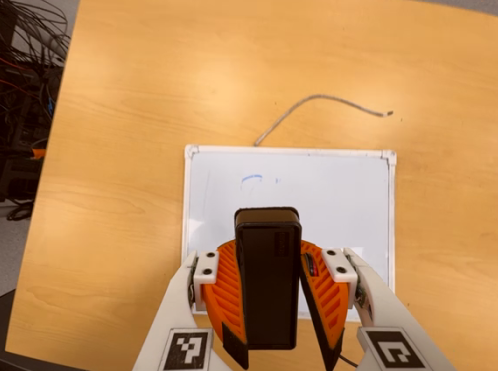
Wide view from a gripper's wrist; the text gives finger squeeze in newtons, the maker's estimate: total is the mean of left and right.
{"total": 10.5, "left": 9.8, "right": 11.3}